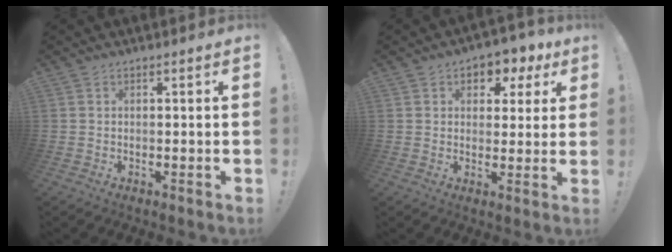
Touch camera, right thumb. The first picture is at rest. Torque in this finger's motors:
{"motor_torque": [0.54, 1.79, 0.32, 0.00, -0.02]}